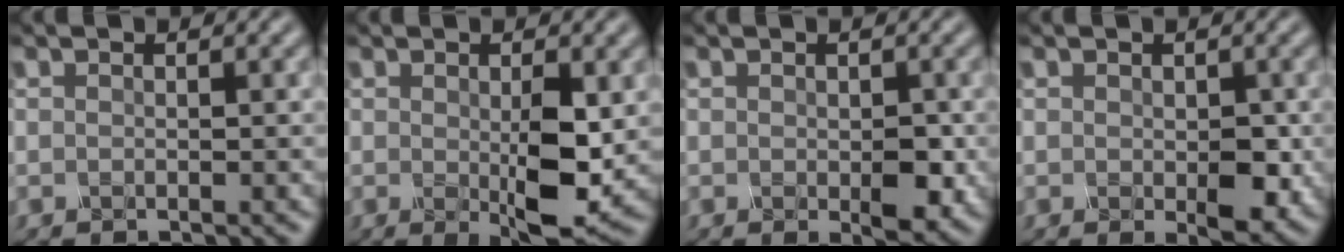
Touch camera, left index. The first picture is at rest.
{"total": 5.2, "force": [-0.5, 1.3, 5.0], "torque": [-0.102, -0.013, 0.003]}
{"total": 2.5, "force": [-0.8, 1.0, 2.1], "torque": [-0.049, -0.003, -0.003]}
{"total": 2.7, "force": [-0.7, 1.3, 2.2], "torque": [-0.049, -0.005, -0.001]}